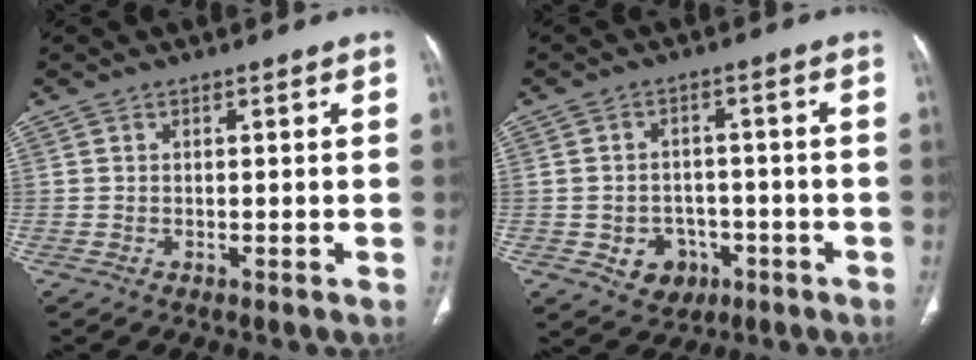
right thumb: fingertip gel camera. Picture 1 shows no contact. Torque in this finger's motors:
{"motor_torque": [-0.23, 0.36, 0.23, 0.52, 0.12]}